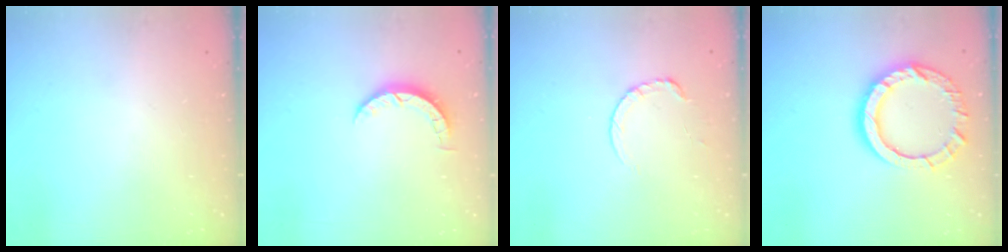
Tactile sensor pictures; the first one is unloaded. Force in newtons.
{"total": 3.3, "press": 3.3, "slide": 0.4}
{"total": 5.9, "press": 5.9, "slide": 0.5}
{"total": 12.9, "press": 12.8, "slide": 1.4}